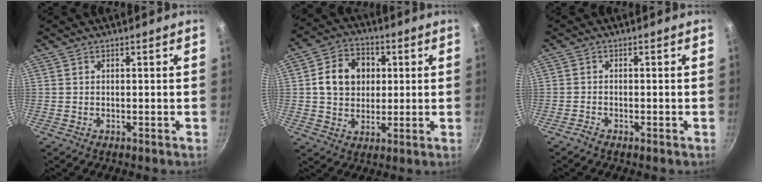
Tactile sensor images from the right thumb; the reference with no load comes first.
{"total": 10.9, "force": [1.9, 9.0, 5.9], "torque": [-0.074, 0.012, 0.024]}
{"total": 1.1, "force": [-1.0, 0.2, 0.3], "torque": [-0.017, 0.010, -0.022]}